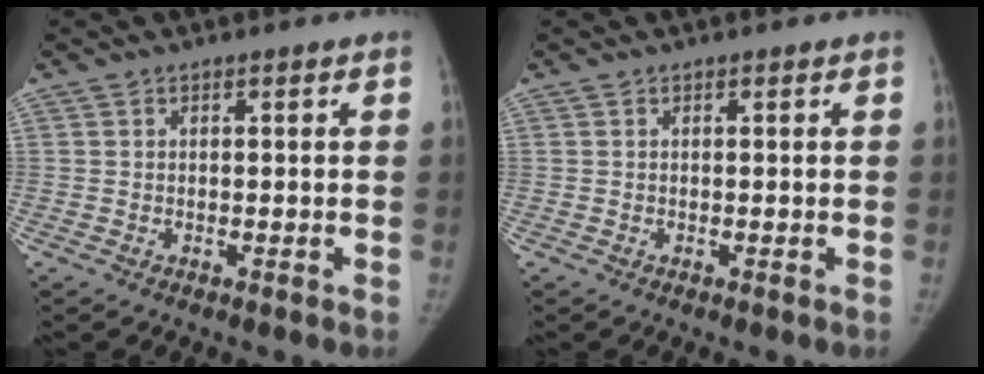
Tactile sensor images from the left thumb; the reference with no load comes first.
{"total": 0.0}